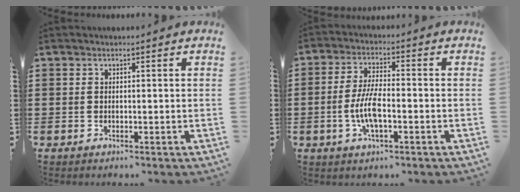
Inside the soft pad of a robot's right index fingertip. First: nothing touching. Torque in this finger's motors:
{"motor_torque": [0.49, 1.65, 0.21, 0.12]}